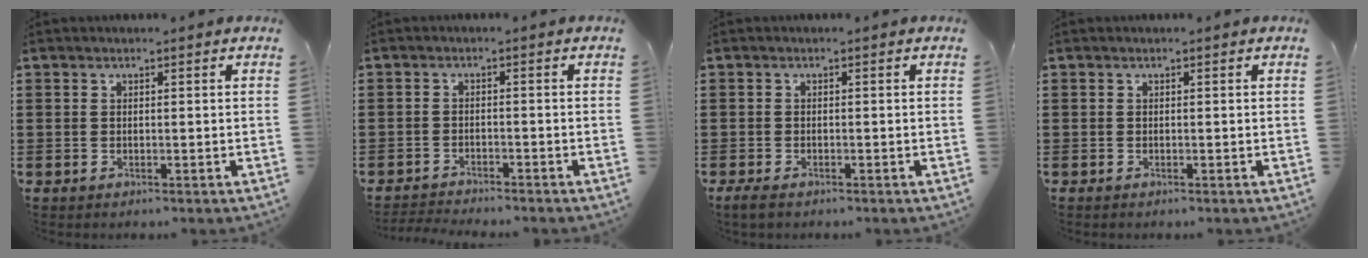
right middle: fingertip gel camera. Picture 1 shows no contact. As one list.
[{"total": 2.3, "force": [-2.3, 0.1, 0.0], "torque": [-0.005, 0.000, -0.050]}, {"total": 1.2, "force": [-0.8, 0.4, 0.7], "torque": [-0.022, -0.003, -0.020]}, {"total": 0.0}]